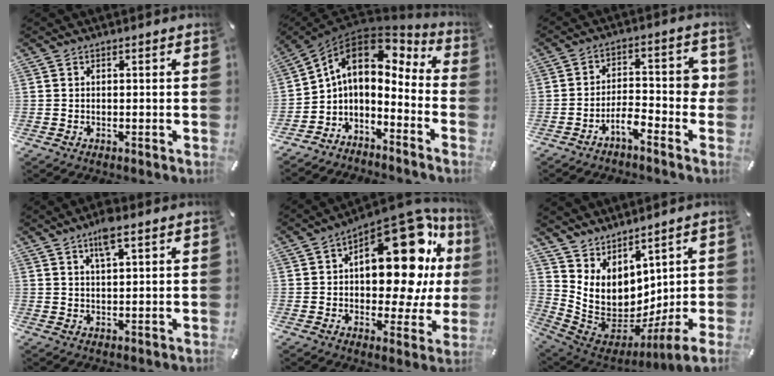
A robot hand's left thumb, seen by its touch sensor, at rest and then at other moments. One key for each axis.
{"total": 9.4, "fx": 1.9, "fy": 6.6, "fz": 6.5, "tx": -0.121, "ty": -0.009, "tz": 0.028}
{"total": 6.6, "fx": -3.7, "fy": 2.4, "fz": 4.8, "tx": -0.077, "ty": 0.021, "tz": -0.066}
{"total": 5.8, "fx": 3.6, "fy": 1.4, "fz": 4.3, "tx": -0.086, "ty": -0.002, "tz": 0.062}
{"total": 24.7, "fx": 7.0, "fy": 12.7, "fz": 20.0, "tx": -0.249, "ty": -0.055, "tz": 0.116}
{"total": 8.6, "fx": 3.3, "fy": 5.8, "fz": 5.4, "tx": -0.135, "ty": -0.053, "tz": 0.072}